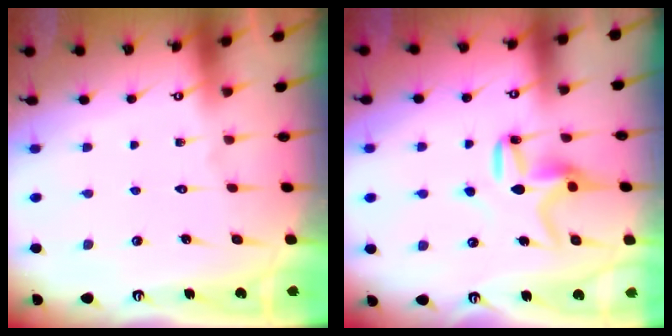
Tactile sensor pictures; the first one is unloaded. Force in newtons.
{"total": 10.2, "press": 10.2, "slide": 0.5}